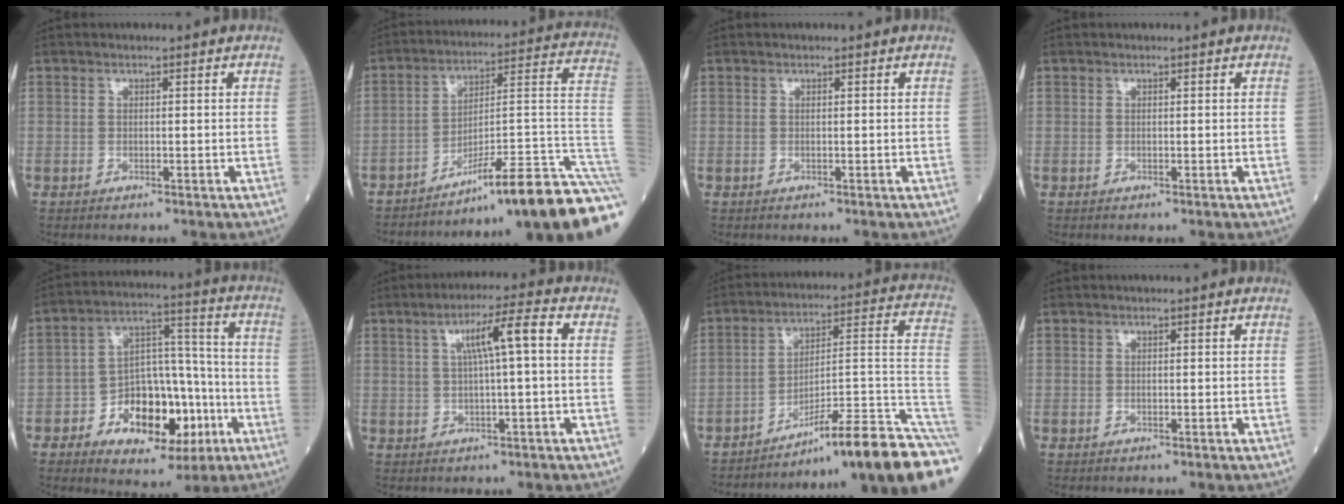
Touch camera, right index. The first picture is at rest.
{"total": 21.2, "force": [-15.4, -0.9, 14.6], "torque": [-0.112, 0.029, -0.233]}
{"total": 0.0}
{"total": 0.0}
{"total": 14.6, "force": [-5.5, 8.1, 10.8], "torque": [-0.172, 0.027, -0.082]}
{"total": 6.5, "force": [1.2, 0.0, 6.4], "torque": [-0.111, 0.015, 0.021]}
{"total": 19.1, "force": [-13.8, -1.0, 13.1], "torque": [-0.111, 0.043, -0.208]}
{"total": 0.0}